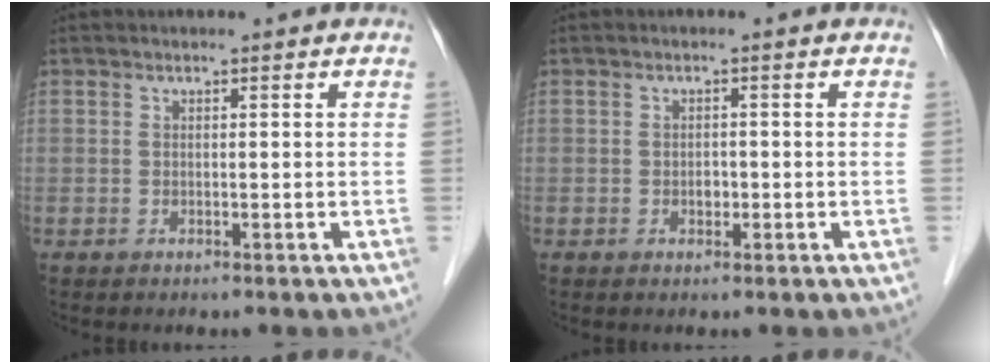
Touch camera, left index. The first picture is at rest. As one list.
[{"total": 1.2, "force": [-0.4, 0.8, 0.8], "torque": [-0.013, 0.003, -0.005]}]